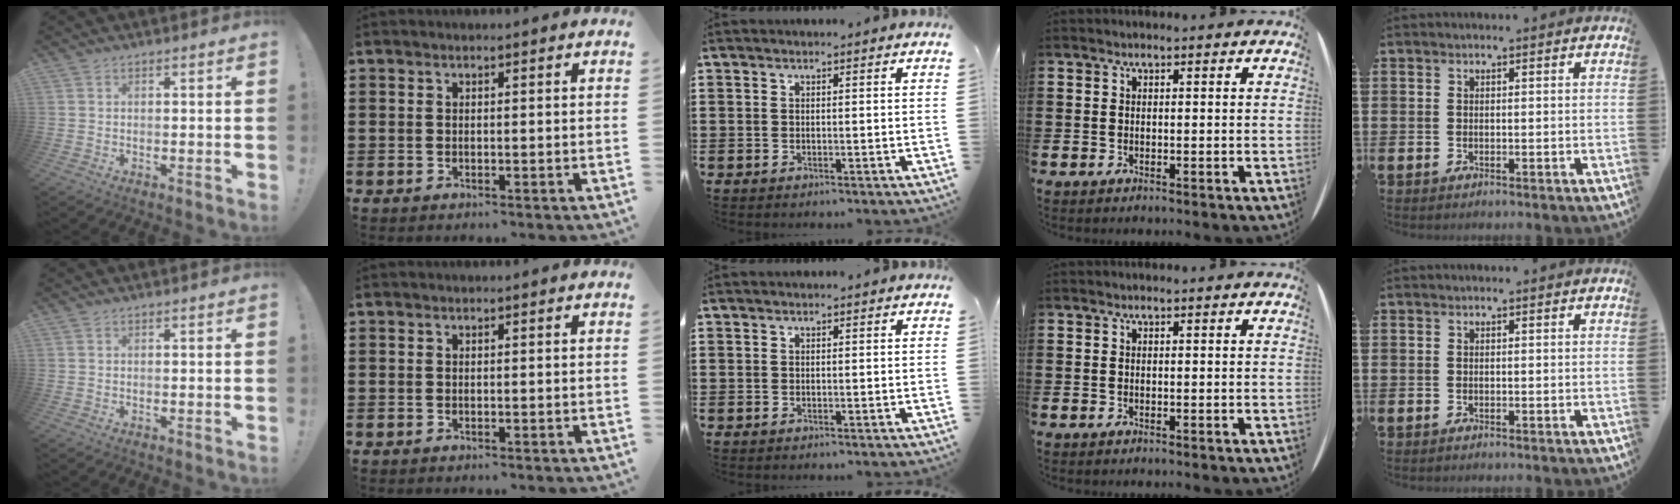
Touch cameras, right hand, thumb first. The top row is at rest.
{}